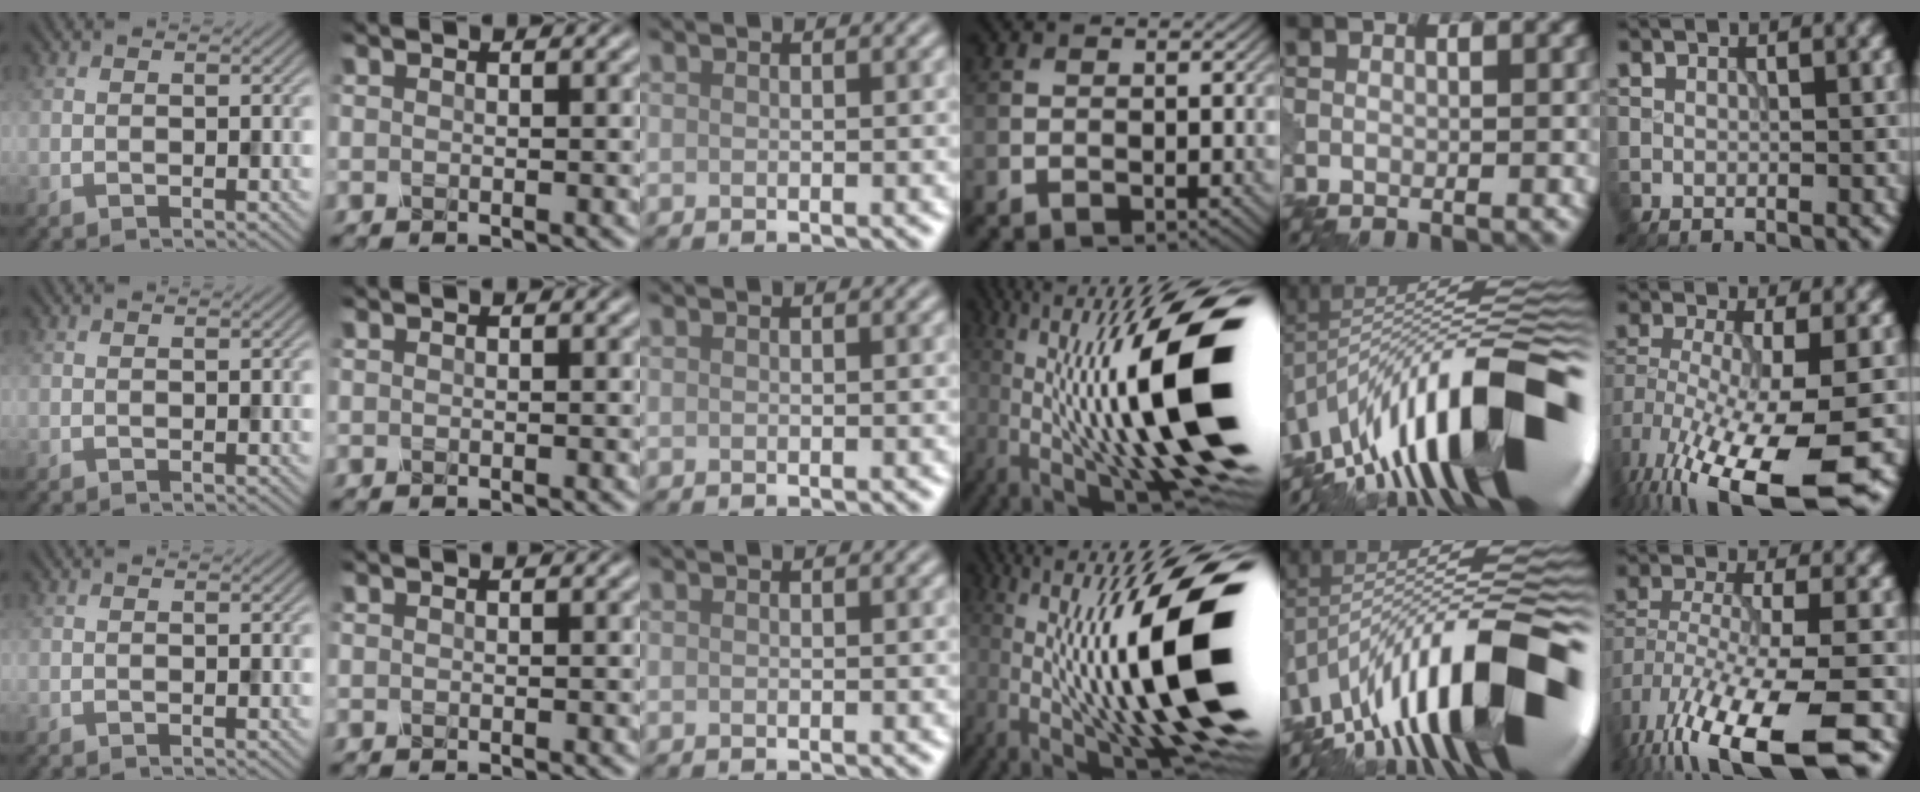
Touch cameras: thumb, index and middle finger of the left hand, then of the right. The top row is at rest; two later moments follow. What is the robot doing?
{"motion": "shake", "object": "plastic piggy bank"}